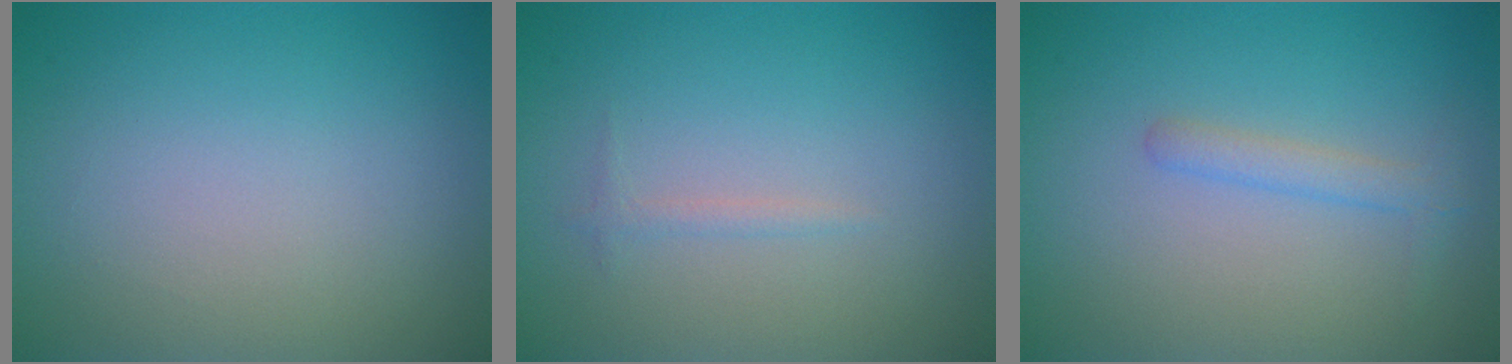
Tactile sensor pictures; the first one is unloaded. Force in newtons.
{"total": 0.7, "press": 0.7, "slide": 0.1}
{"total": 1.6, "press": 1.6, "slide": 0.1}